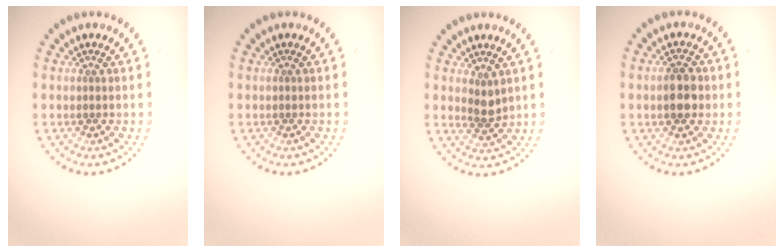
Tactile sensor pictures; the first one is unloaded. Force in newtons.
{"total": 0.0}
{"total": 1.7, "press": 1.4, "slide": 1.0}
{"total": 2.9, "press": 2.9, "slide": 0.1}